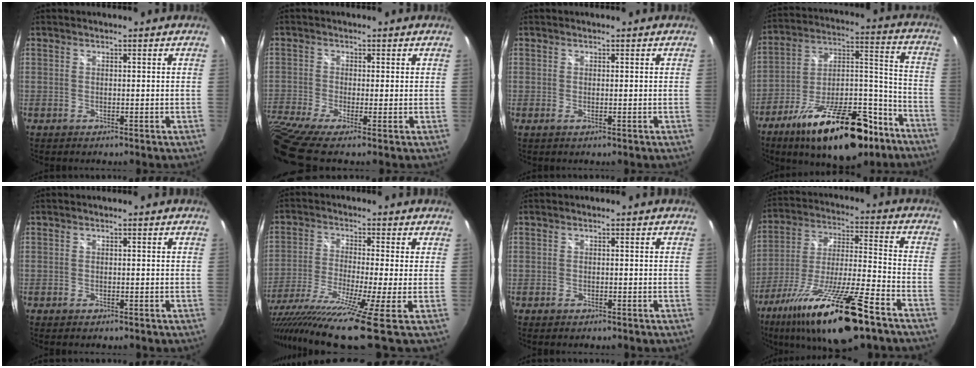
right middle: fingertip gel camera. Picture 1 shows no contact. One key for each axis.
{"total": 9.8, "fx": -6.5, "fy": 0.7, "fz": 7.3, "tx": -0.167, "ty": -0.052, "tz": -0.127}
{"total": 0.6, "fx": -0.1, "fy": -0.2, "fz": 0.6, "tx": -0.011, "ty": -0.001, "tz": -0.002}
{"total": 25.5, "fx": -16.2, "fy": 9.9, "fz": 17.1, "tx": -0.275, "ty": 0.006, "tz": -0.242}
{"total": 0.6, "fx": -0.4, "fy": 0.3, "fz": 0.3, "tx": -0.005, "ty": -0.004, "tz": -0.009}
{"total": 17.8, "fx": -12.0, "fy": -0.2, "fz": 13.1, "tx": -0.254, "ty": -0.084, "tz": -0.206}
{"total": 0.9, "fx": -0.6, "fy": 0.5, "fz": 0.4, "tx": -0.007, "ty": -0.005, "tz": -0.012}
{"total": 24.1, "fx": -15.6, "fy": 3.5, "fz": 18.1, "tx": -0.333, "ty": -0.048, "tz": -0.271}